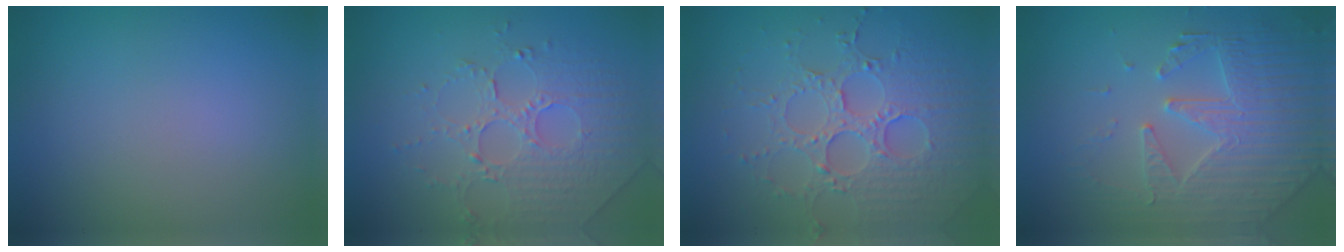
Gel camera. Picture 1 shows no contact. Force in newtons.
{"total": 5.2, "press": 3.7, "slide": 3.6}
{"total": 5.5, "press": 4.8, "slide": 2.7}
{"total": 4.9, "press": 4.7, "slide": 1.5}